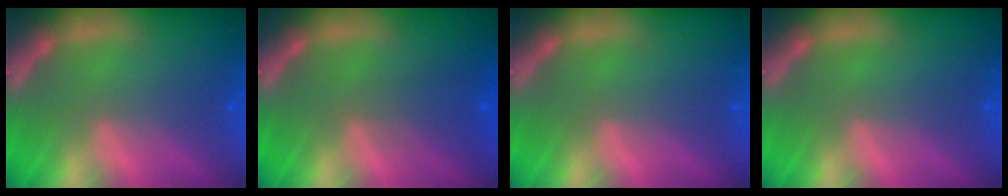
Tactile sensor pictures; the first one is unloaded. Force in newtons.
{"total": 2.5}
{"total": 0.0}
{"total": 0.0}